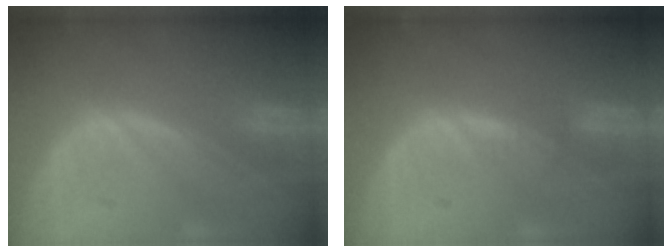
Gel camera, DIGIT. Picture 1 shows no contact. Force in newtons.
{"total": 1.3, "press": 1.2, "slide": 0.2}